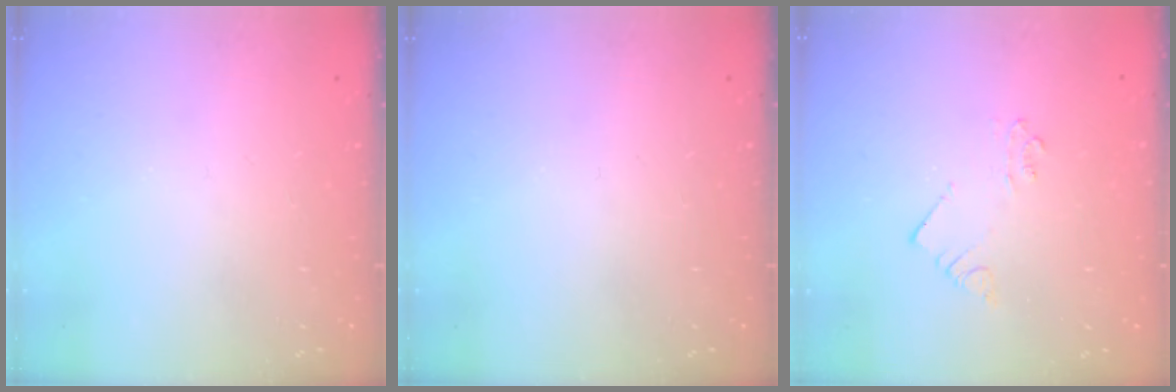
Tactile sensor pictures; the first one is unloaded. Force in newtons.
{"total": 0.0}
{"total": 2.5, "press": 2.5, "slide": 0.2}